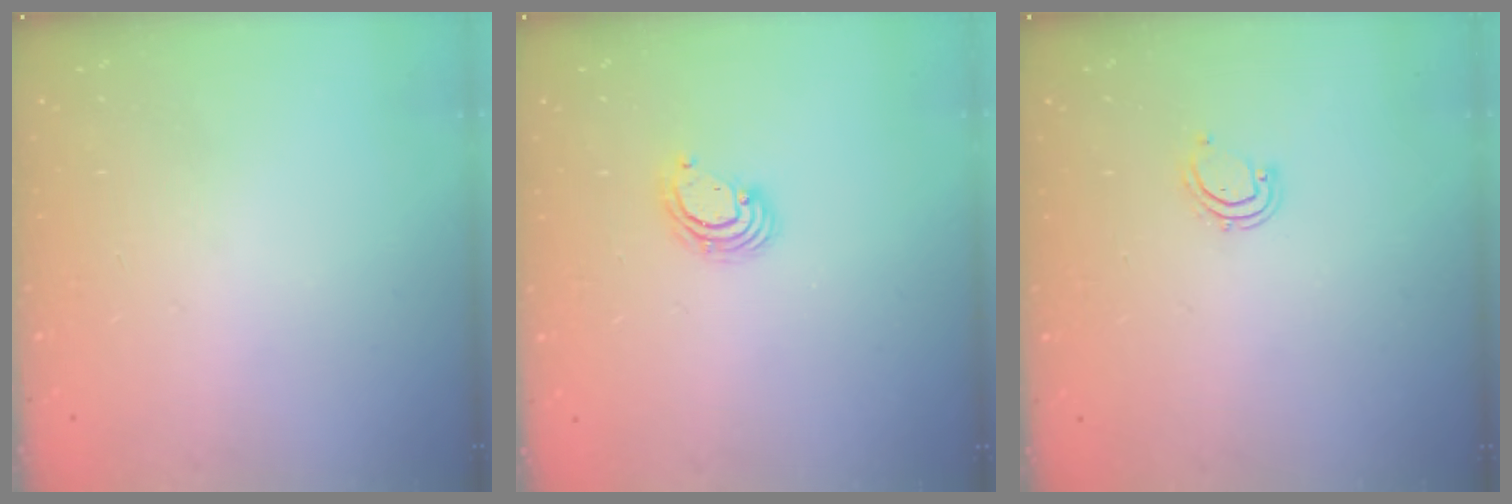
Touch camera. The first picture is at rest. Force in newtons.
{"total": 3.3, "press": 3.3, "slide": 0.2}
{"total": 4.8, "press": 4.5, "slide": 1.8}